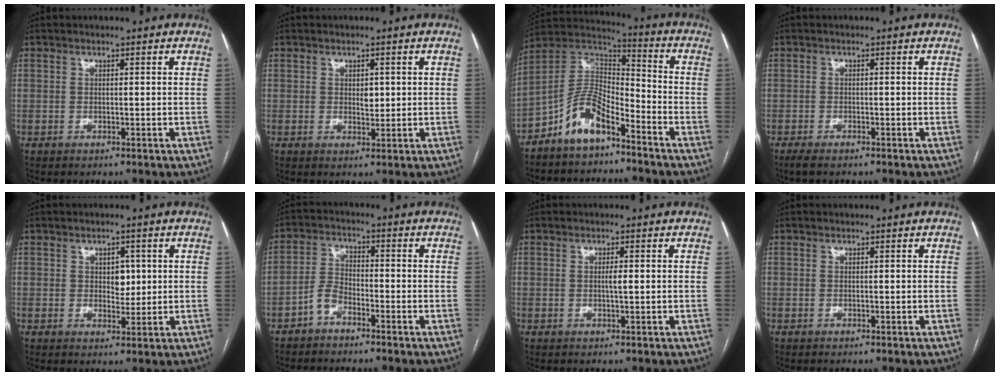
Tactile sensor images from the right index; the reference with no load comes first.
{"total": 2.6, "force": [0.7, 1.6, 2.0], "torque": [-0.025, -0.004, 0.012]}
{"total": 9.4, "force": [-6.1, 3.8, 6.0], "torque": [-0.126, 0.027, -0.119]}
{"total": 2.6, "force": [-2.0, 0.7, 1.5], "torque": [-0.029, -0.005, -0.030]}
{"total": 3.2, "force": [0.6, 2.1, 2.2], "torque": [-0.025, 0.001, 0.013]}
{"total": 3.7, "force": [-2.6, 1.7, 2.1], "torque": [-0.045, 0.010, -0.052]}
{"total": 1.3, "force": [0.0, 0.1, 1.3], "torque": [-0.026, 0.000, 0.001]}
{"total": 0.0}